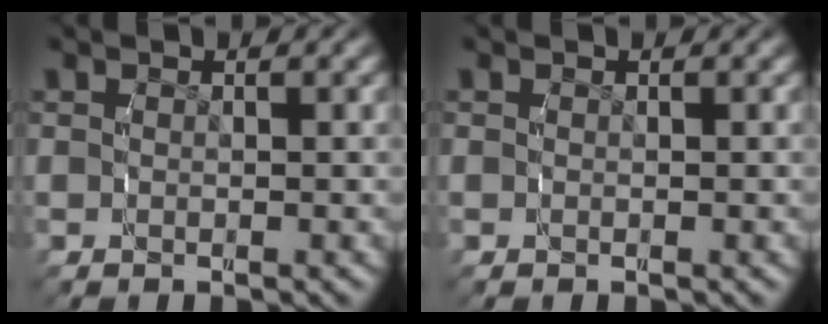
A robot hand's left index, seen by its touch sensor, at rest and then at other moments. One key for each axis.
{"total": 0.0}